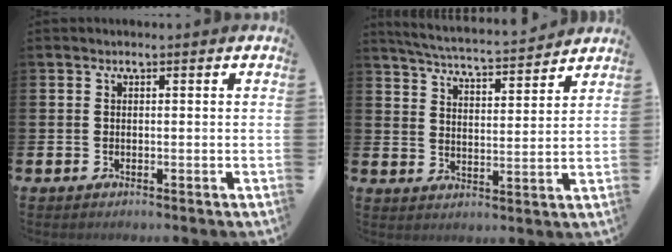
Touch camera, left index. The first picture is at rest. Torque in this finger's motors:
{"motor_torque": [0.93, -1.21, 0.15, 0.07]}